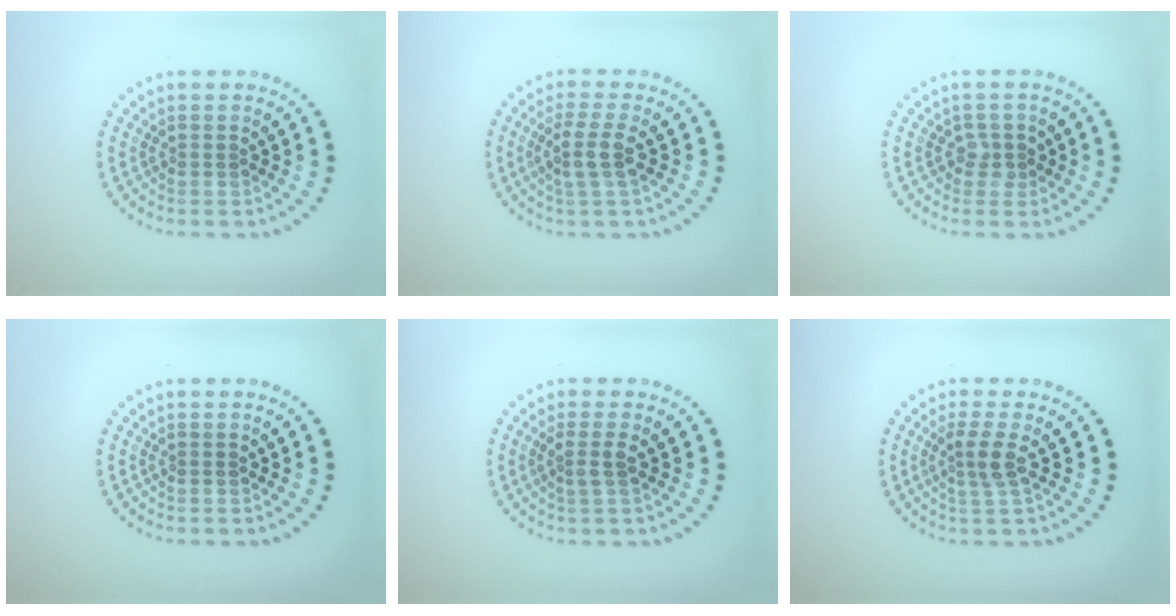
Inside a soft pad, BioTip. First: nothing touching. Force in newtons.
{"total": 2.7, "press": 2.4, "slide": 1.2}
{"total": 1.3, "press": 1.1, "slide": 0.6}
{"total": 0.0}
{"total": 1.6, "press": 1.3, "slide": 1.0}
{"total": 2.3, "press": 1.8, "slide": 1.3}